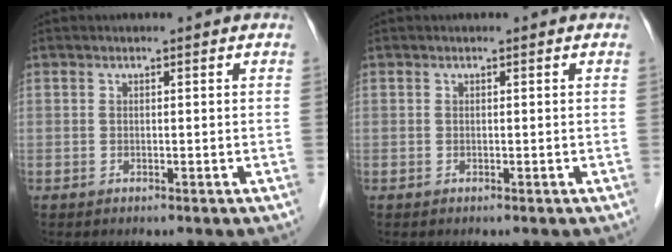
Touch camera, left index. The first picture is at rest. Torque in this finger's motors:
{"motor_torque": [-0.01, 0.00, 0.00, 0.00]}